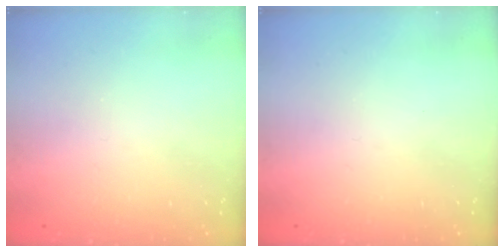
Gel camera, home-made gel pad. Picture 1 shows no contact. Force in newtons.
{"total": 0.0}